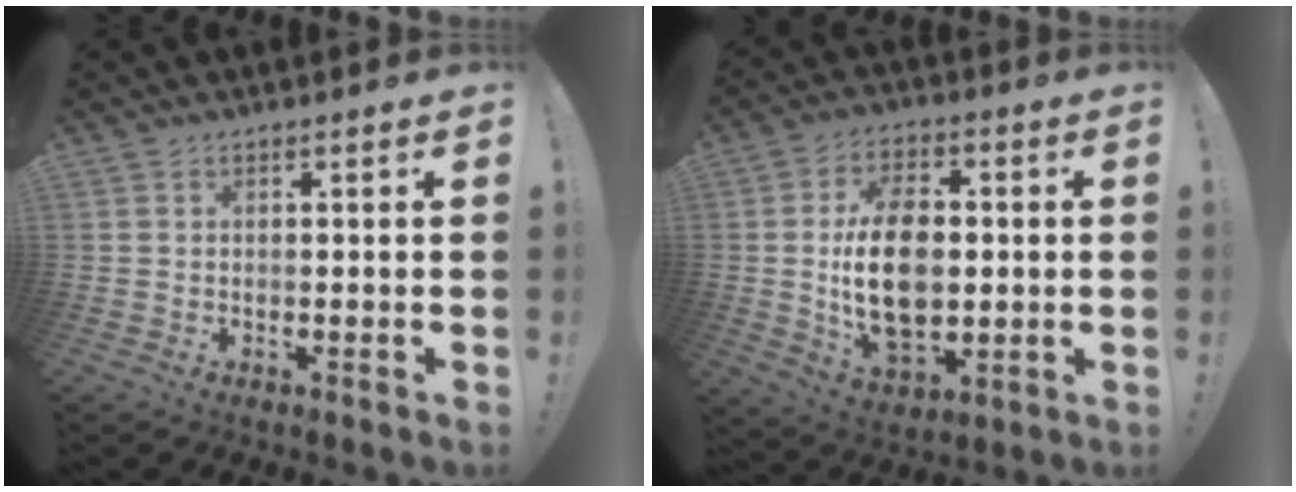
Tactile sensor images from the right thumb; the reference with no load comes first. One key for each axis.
{"total": 17.9, "fx": -0.3, "fy": 11.6, "fz": 13.7, "tx": -0.251, "ty": 0.001, "tz": -0.008}